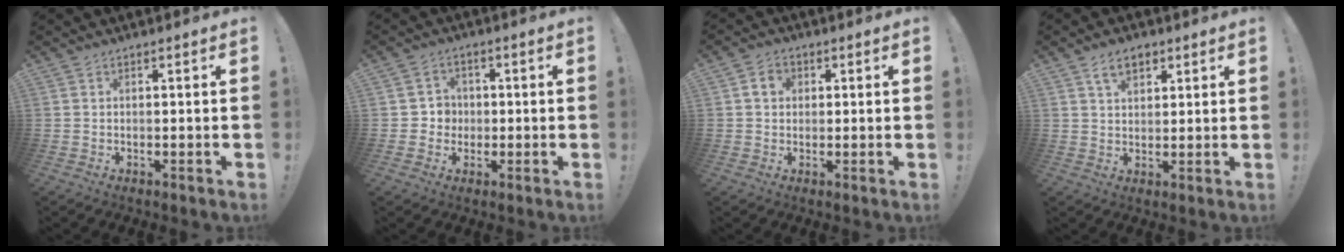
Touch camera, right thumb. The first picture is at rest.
{"total": 4.9, "force": [-0.3, 4.9, 0.8], "torque": [-0.011, 0.003, -0.005]}
{"total": 4.6, "force": [1.2, 3.8, 2.3], "torque": [-0.030, 0.004, 0.021]}
{"total": 6.0, "force": [3.4, 3.4, 3.6], "torque": [-0.054, -0.006, 0.060]}